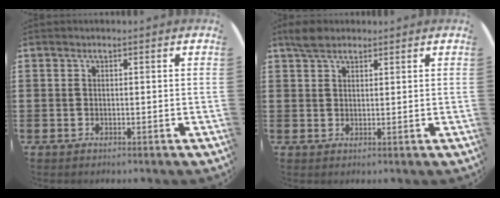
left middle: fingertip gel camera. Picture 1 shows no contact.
{"total": 2.9, "force": [2.5, 1.2, 1.1], "torque": [-0.018, 0.004, 0.045]}